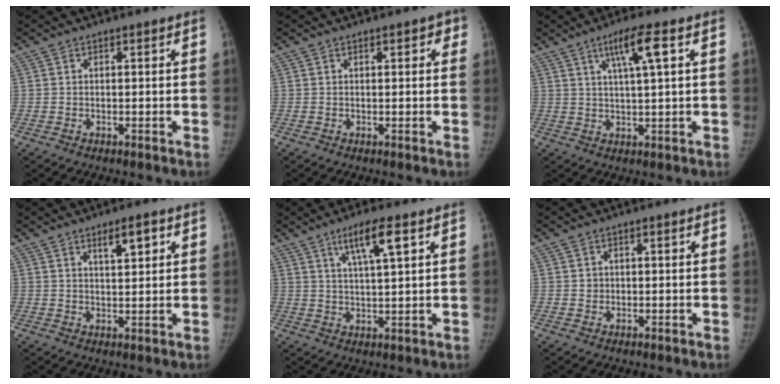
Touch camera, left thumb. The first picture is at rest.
{"total": 2.1, "force": [0.9, 1.1, 1.5], "torque": [-0.004, 0.001, 0.008]}
{"total": 7.0, "force": [2.9, 0.3, 6.3], "torque": [-0.120, -0.004, 0.053]}
{"total": 4.4, "force": [2.3, 1.4, 3.5], "torque": [-0.049, -0.013, 0.040]}
{"total": 7.3, "force": [3.7, 0.9, 6.2], "torque": [-0.114, -0.014, 0.068]}
{"total": 1.1, "force": [0.1, 1.1, 0.3], "torque": [0.000, 0.002, 0.003]}